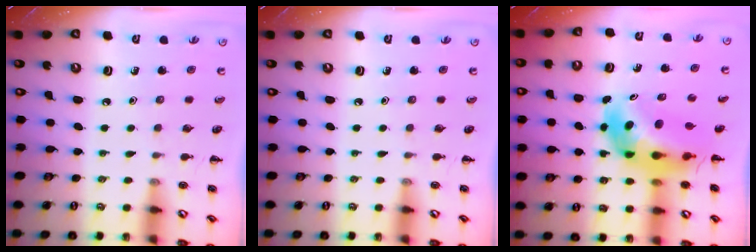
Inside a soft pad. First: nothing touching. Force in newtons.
{"total": 0.0}
{"total": 9.4, "press": 8.8, "slide": 3.1}